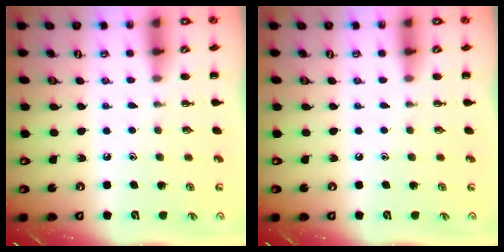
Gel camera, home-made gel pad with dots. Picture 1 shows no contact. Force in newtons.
{"total": 0.0}